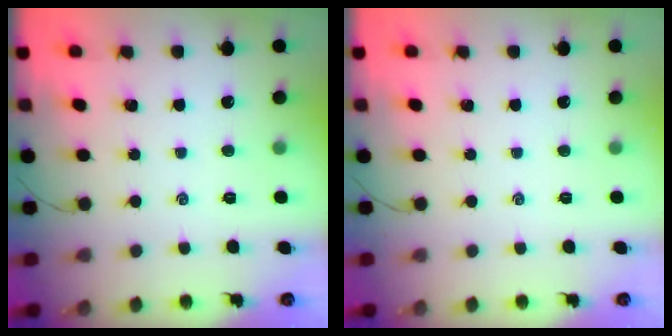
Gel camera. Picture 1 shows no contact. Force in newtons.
{"total": 0.0}